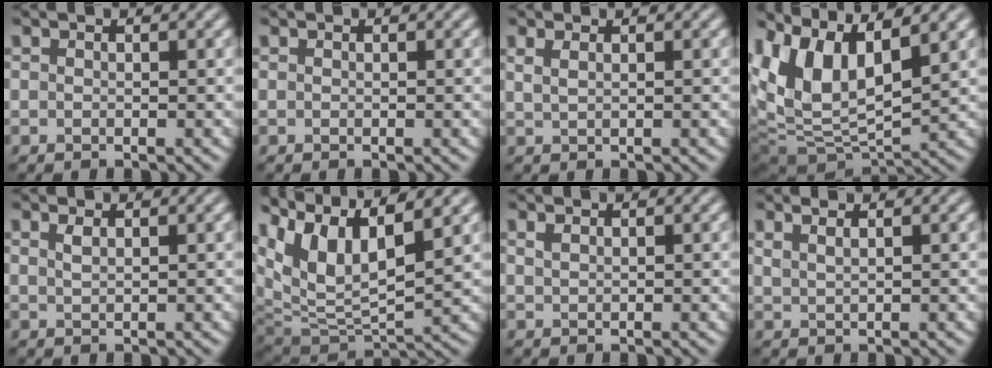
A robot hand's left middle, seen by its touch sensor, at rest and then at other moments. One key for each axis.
{"total": 0.0}
{"total": 1.4, "fx": 0.7, "fy": 0.7, "fz": 1.0, "tx": -0.012, "ty": 0.000, "tz": 0.011}
{"total": 10.3, "fx": 3.5, "fy": 4.9, "fz": 8.3, "tx": -0.172, "ty": 0.003, "tz": 0.063}
{"total": 0.8, "fx": 0.5, "fy": 0.3, "fz": 0.6, "tx": -0.013, "ty": 0.002, "tz": 0.009}
{"total": 10.4, "fx": 5.5, "fy": 4.5, "fz": 7.6, "tx": -0.160, "ty": 0.017, "tz": 0.105}
{"total": 0.5, "fx": 0.4, "fy": 0.2, "fz": 0.3, "tx": -0.009, "ty": 0.002, "tz": 0.009}
{"total": 2.0, "fx": 1.3, "fy": 0.9, "fz": 1.2, "tx": -0.001, "ty": 0.003, "tz": 0.005}